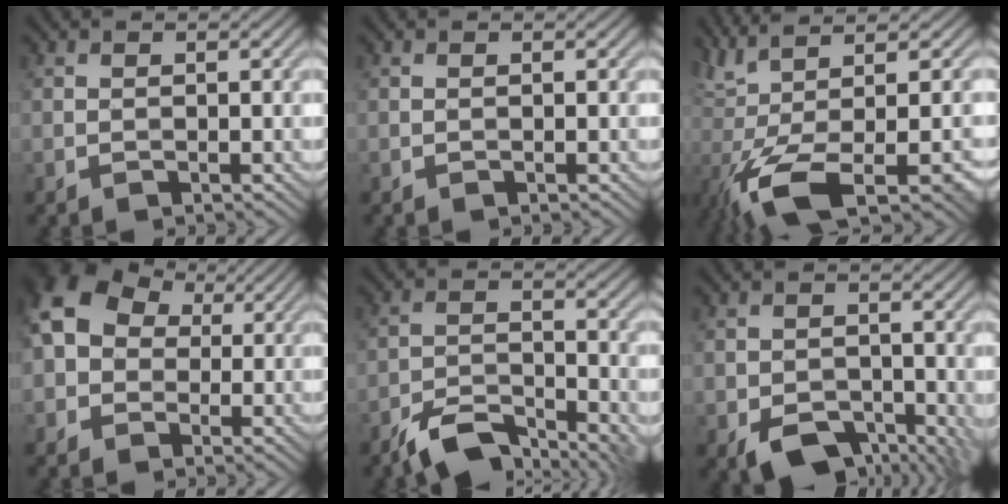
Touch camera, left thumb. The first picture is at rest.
{"total": 0.0}
{"total": 11.9, "force": [-3.2, 3.2, 11.0], "torque": [-0.203, -0.002, -0.046]}
{"total": 10.7, "force": [1.7, 8.5, 6.2], "torque": [-0.148, 0.021, 0.005]}
{"total": 7.1, "force": [-5.6, 2.1, 3.8], "torque": [-0.066, -0.002, -0.107]}
{"total": 6.5, "force": [-3.1, 4.2, 3.8], "torque": [-0.060, -0.023, -0.049]}